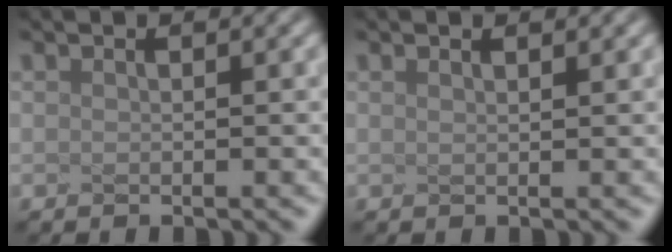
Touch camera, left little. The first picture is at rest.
{"total": 1.0, "force": [0.7, 0.3, 0.6], "torque": [-0.001, 0.014, 0.001]}